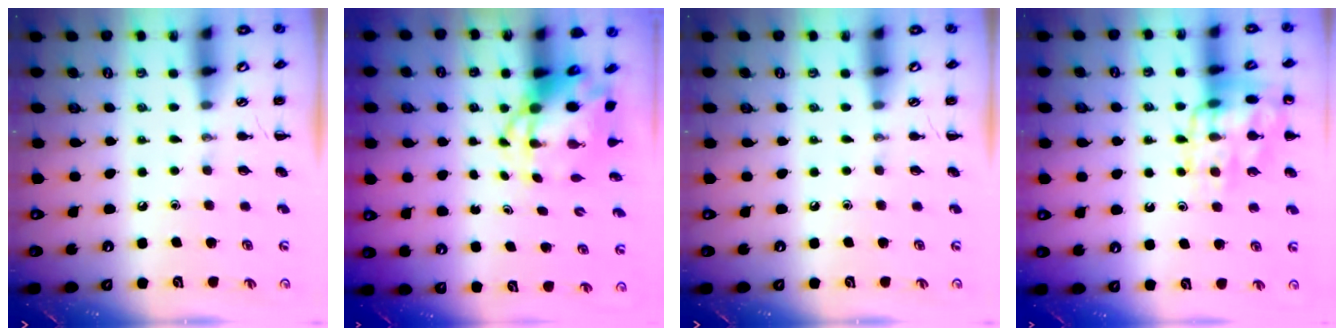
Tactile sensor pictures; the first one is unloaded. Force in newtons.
{"total": 6.6, "press": 6.3, "slide": 2.1}
{"total": 0.0}
{"total": 14.7, "press": 14.6, "slide": 1.6}